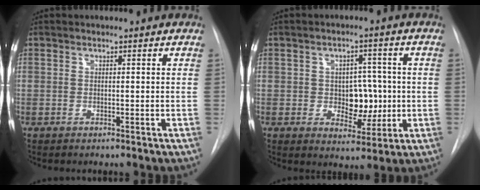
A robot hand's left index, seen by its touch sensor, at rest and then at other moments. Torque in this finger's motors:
{"motor_torque": [0.45, -0.13, 0.21, 0.03]}